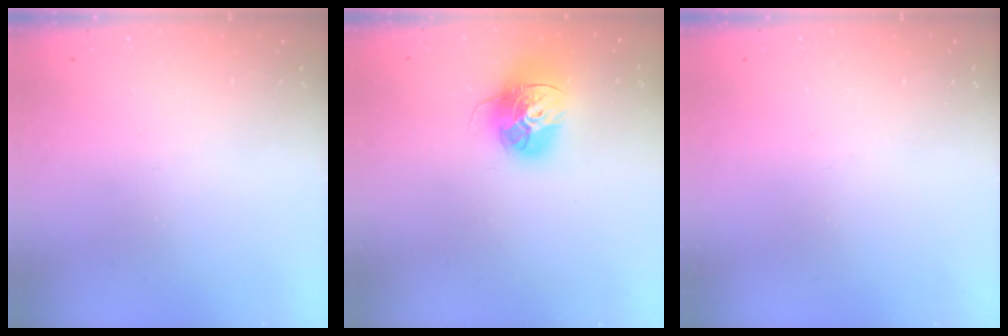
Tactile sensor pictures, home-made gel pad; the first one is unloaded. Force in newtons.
{"total": 14.9, "press": 14.9, "slide": 1.6}
{"total": 0.0}